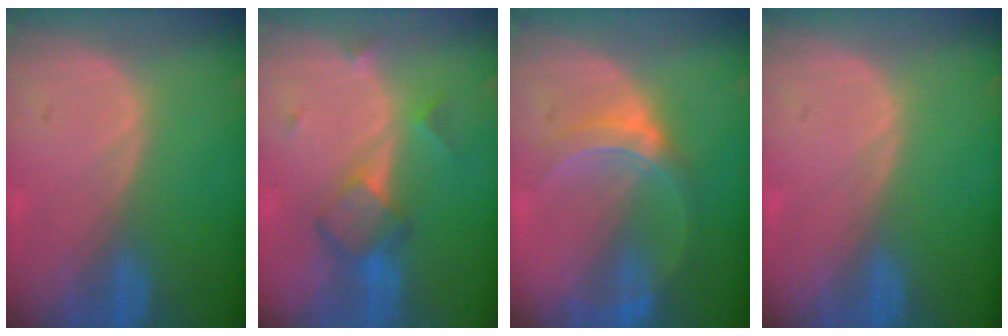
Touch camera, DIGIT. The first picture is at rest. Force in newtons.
{"total": 6.0, "press": 5.2, "slide": 3.0}
{"total": 5.9, "press": 5.8, "slide": 0.8}
{"total": 0.0}